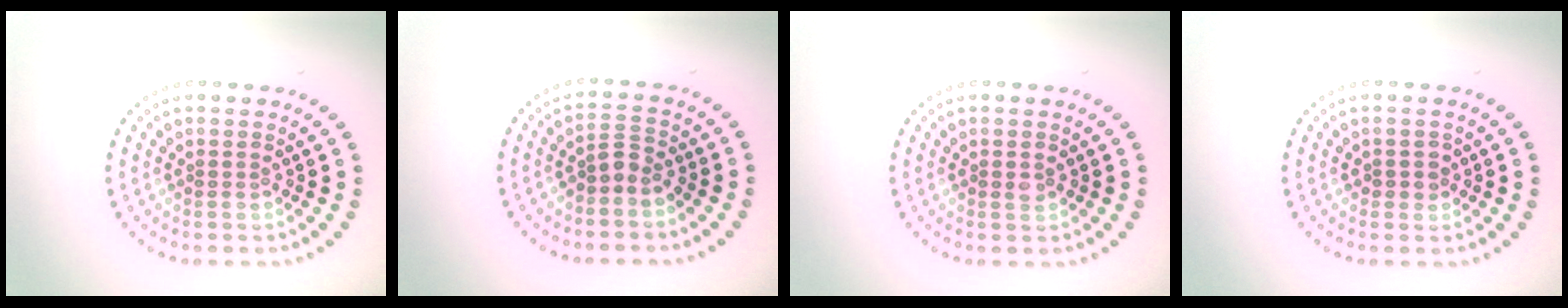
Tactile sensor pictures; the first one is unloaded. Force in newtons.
{"total": 1.8, "press": 1.4, "slide": 1.1}
{"total": 0.5, "press": 0.4, "slide": 0.3}
{"total": 1.2, "press": 1.1, "slide": 0.4}